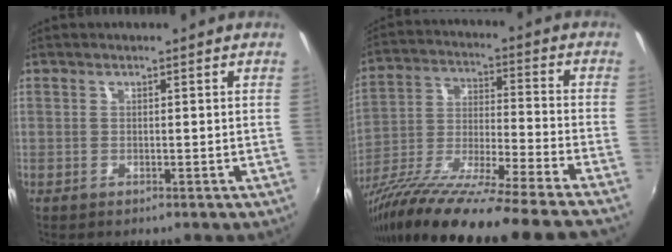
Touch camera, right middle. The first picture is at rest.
{"total": 25.1, "force": [-21.0, -1.7, 13.7], "torque": [-0.220, -0.064, -0.348]}